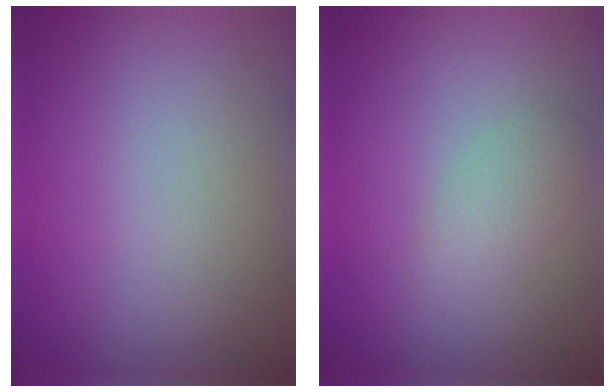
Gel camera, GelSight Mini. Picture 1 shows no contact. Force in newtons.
{"total": 2.1, "press": 2.1, "slide": 0.1}